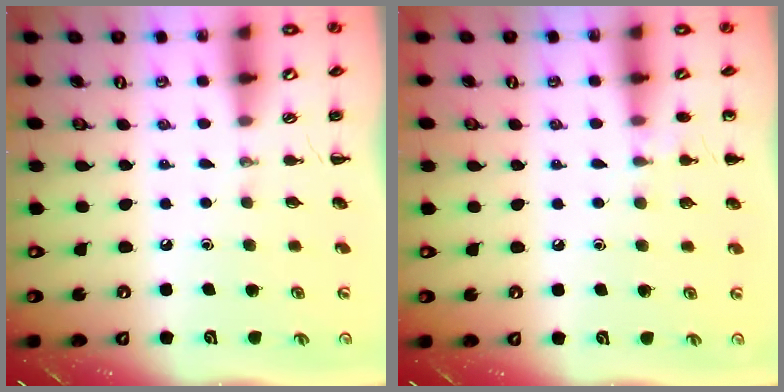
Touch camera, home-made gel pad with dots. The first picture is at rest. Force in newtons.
{"total": 5.8, "press": 5.5, "slide": 1.8}